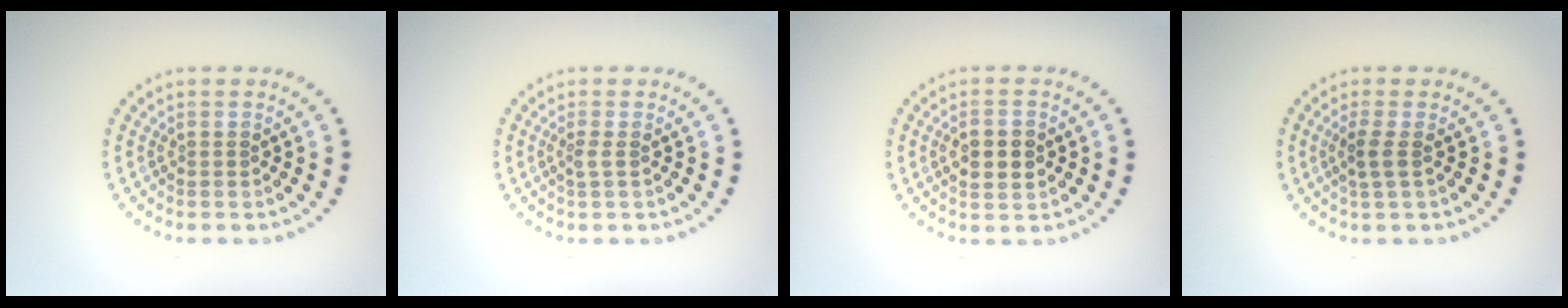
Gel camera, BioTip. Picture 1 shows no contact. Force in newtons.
{"total": 1.0, "press": 0.7, "slide": 0.6}
{"total": 3.0, "press": 3.0, "slide": 0.0}
{"total": 1.5, "press": 1.3, "slide": 0.9}